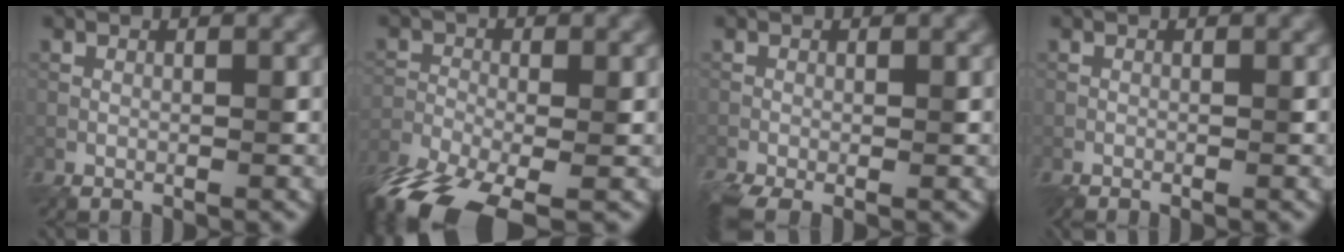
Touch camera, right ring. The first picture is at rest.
{"total": 9.5, "force": [-7.3, 3.1, 5.2], "torque": [-0.116, -0.027, -0.139]}
{"total": 2.9, "force": [-1.9, 1.0, 2.0], "torque": [-0.045, -0.012, -0.036]}
{"total": 0.8, "force": [-0.6, 0.1, 0.5], "torque": [-0.011, -0.004, -0.014]}